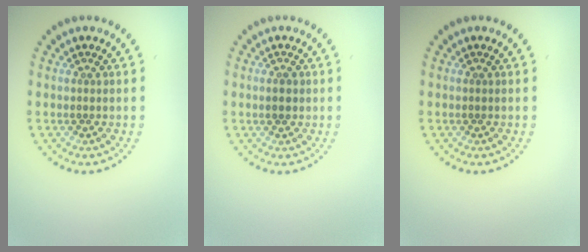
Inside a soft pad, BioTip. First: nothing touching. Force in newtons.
{"total": 1.7, "press": 1.6, "slide": 0.2}
{"total": 0.0}